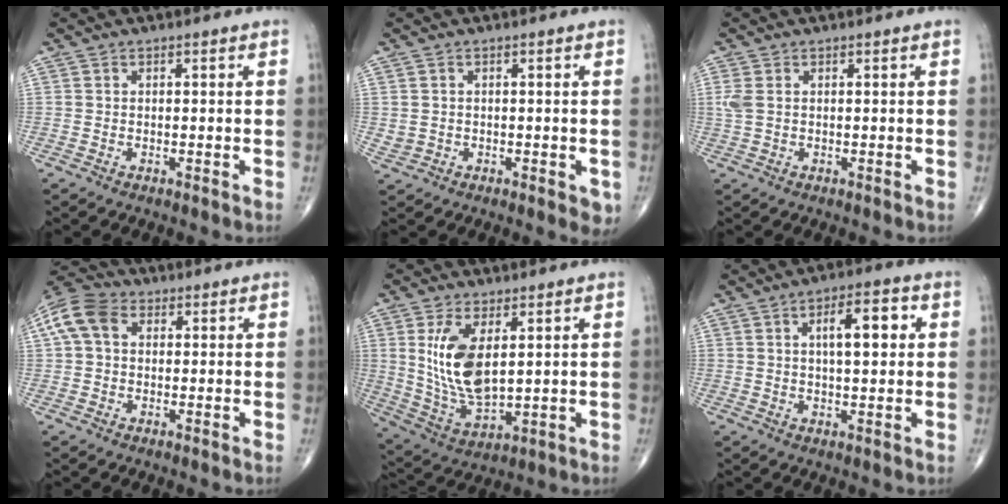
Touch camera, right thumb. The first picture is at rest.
{"total": 4.7, "force": [-0.7, 3.3, 3.2], "torque": [-0.027, 0.002, 0.001]}
{"total": 2.3, "force": [0.5, 1.3, 1.9], "torque": [-0.061, 0.010, 0.015]}
{"total": 8.6, "force": [2.1, 6.2, 5.6], "torque": [-0.119, 0.027, 0.032]}
{"total": 12.6, "force": [3.0, 6.0, 10.6], "torque": [-0.202, -0.023, 0.074]}
{"total": 8.3, "force": [2.0, 3.1, 7.4], "torque": [-0.096, 0.005, 0.026]}